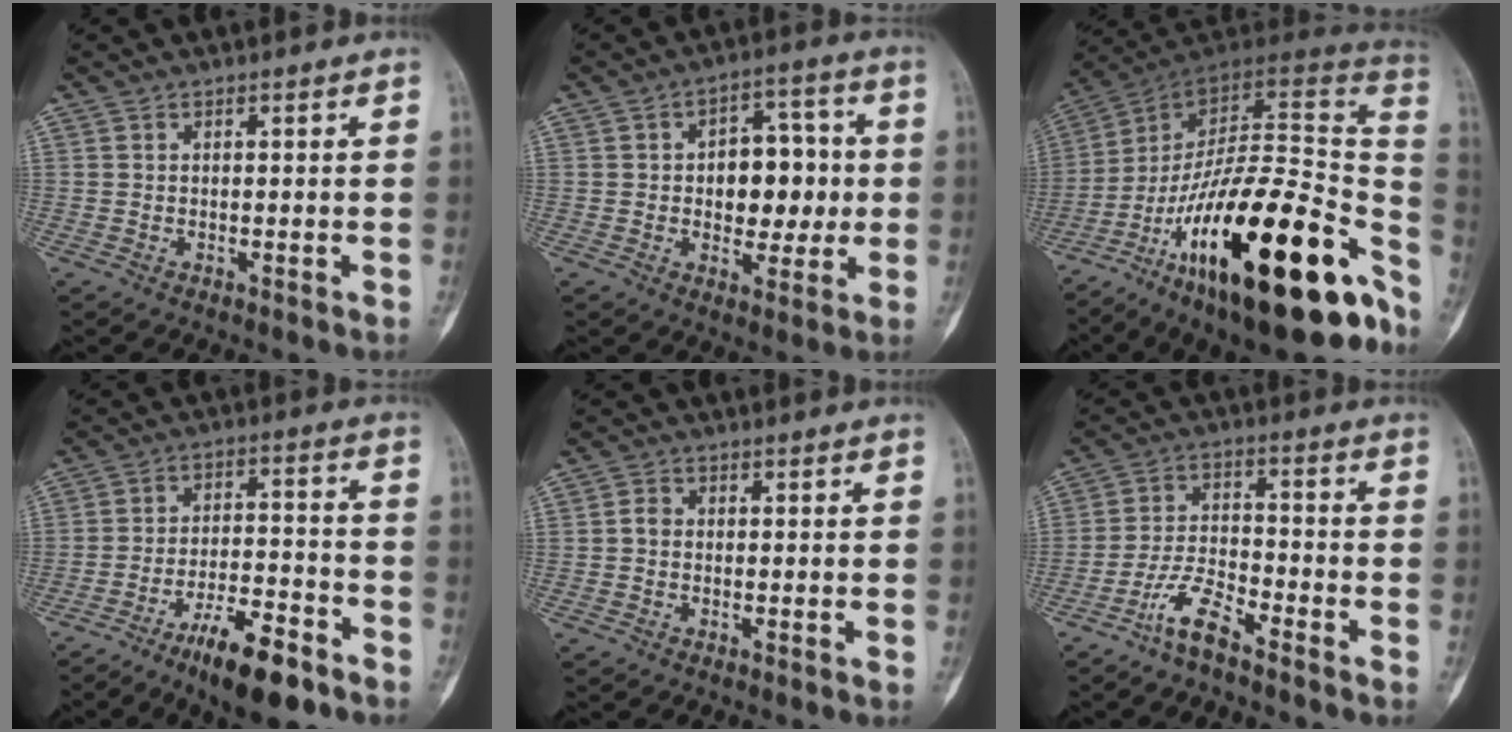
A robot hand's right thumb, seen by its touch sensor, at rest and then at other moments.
{"total": 11.6, "force": [0.3, 7.4, 8.9], "torque": [-0.079, 0.019, 0.007]}
{"total": 35.7, "force": [-14.8, 12.6, 29.9], "torque": [-0.359, 0.066, -0.231]}
{"total": 13.3, "force": [-8.8, 4.1, 9.0], "torque": [-0.140, 0.063, -0.147]}
{"total": 1.7, "force": [-0.2, 1.4, 1.0], "torque": [-0.013, 0.005, -0.008]}
{"total": 7.1, "force": [-5.4, 1.8, 4.3], "torque": [-0.092, 0.036, -0.111]}